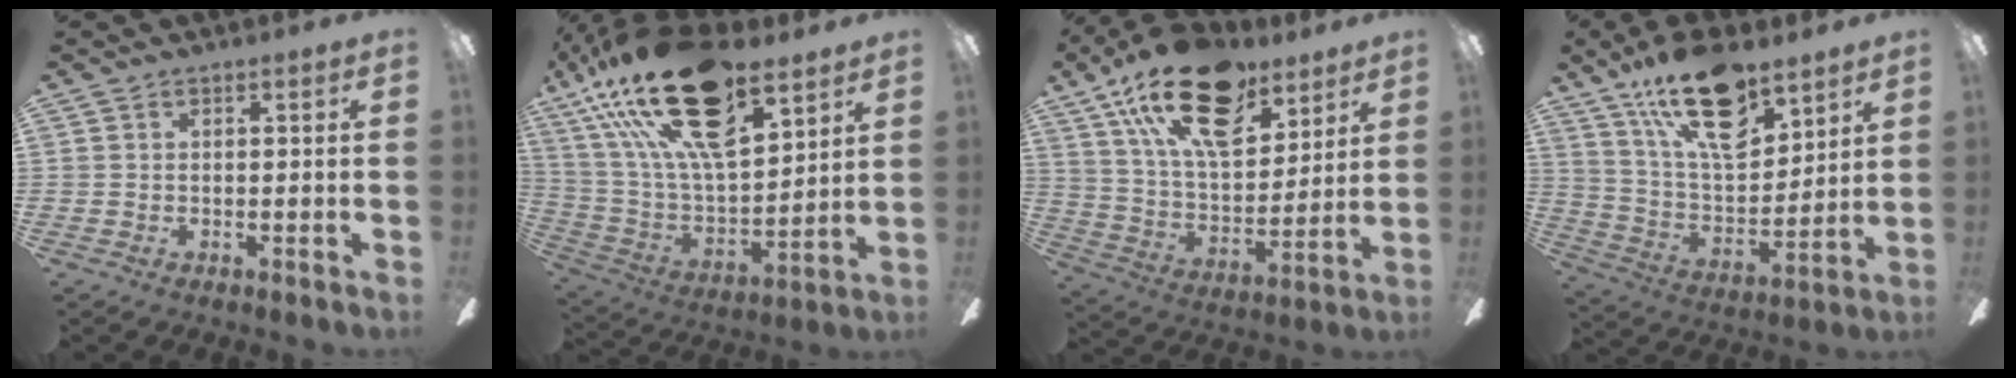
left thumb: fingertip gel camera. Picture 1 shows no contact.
{"total": 28.9, "force": [18.5, 11.8, 18.7], "torque": [-0.360, -0.099, 0.319]}
{"total": 23.4, "force": [14.2, 11.6, 14.4], "torque": [-0.254, -0.070, 0.252]}
{"total": 21.6, "force": [14.1, 9.4, 13.4], "torque": [-0.238, -0.073, 0.244]}